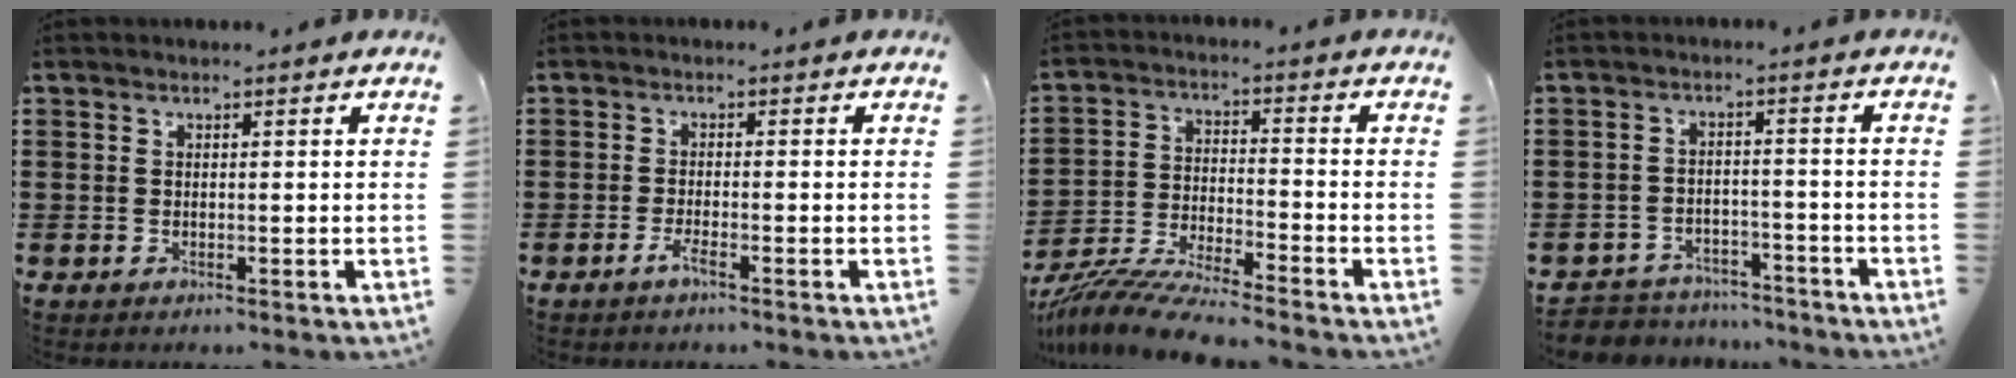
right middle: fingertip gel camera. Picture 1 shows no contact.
{"total": 1.9, "force": [-1.1, 0.2, 1.5], "torque": [-0.033, -0.002, -0.023]}
{"total": 8.1, "force": [-7.7, 0.0, 2.6], "torque": [-0.056, -0.002, -0.153]}
{"total": 3.9, "force": [-3.8, 0.9, -0.2], "torque": [-0.004, 0.002, -0.083]}